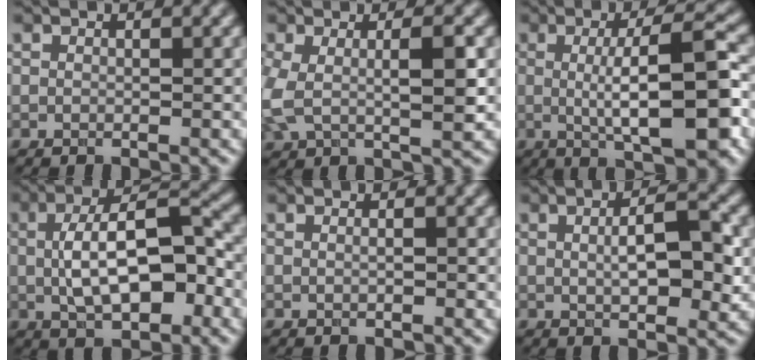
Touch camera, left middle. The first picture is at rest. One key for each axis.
{"total": 5.3, "fx": 0.0, "fy": 2.0, "fz": 4.9, "tx": -0.108, "ty": -0.002, "tz": 0.001}
{"total": 9.2, "fx": -0.4, "fy": 2.1, "fz": 8.9, "tx": -0.121, "ty": 0.000, "tz": -0.004}
{"total": 8.6, "fx": -0.3, "fy": 3.5, "fz": 7.8, "tx": -0.131, "ty": 0.006, "tz": -0.004}
{"total": 0.8, "fx": 0.1, "fy": 0.3, "fz": 0.7, "tx": -0.008, "ty": -0.005, "tz": -0.002}
{"total": 5.4, "fx": 0.3, "fy": 1.7, "fz": 5.1, "tx": -0.084, "ty": 0.004, "tz": 0.005}